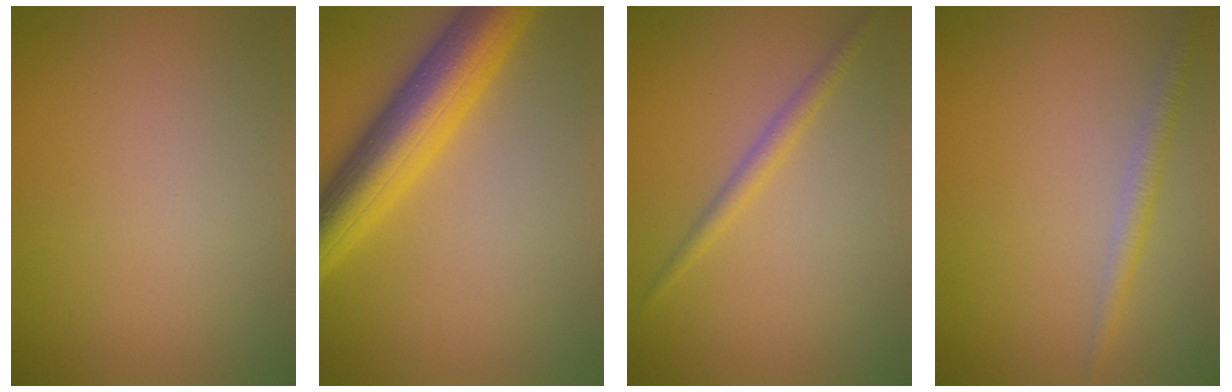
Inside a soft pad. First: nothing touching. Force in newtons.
{"total": 7.7, "press": 7.7, "slide": 0.2}
{"total": 1.5, "press": 1.5, "slide": 0.1}
{"total": 1.8, "press": 1.8, "slide": 0.1}